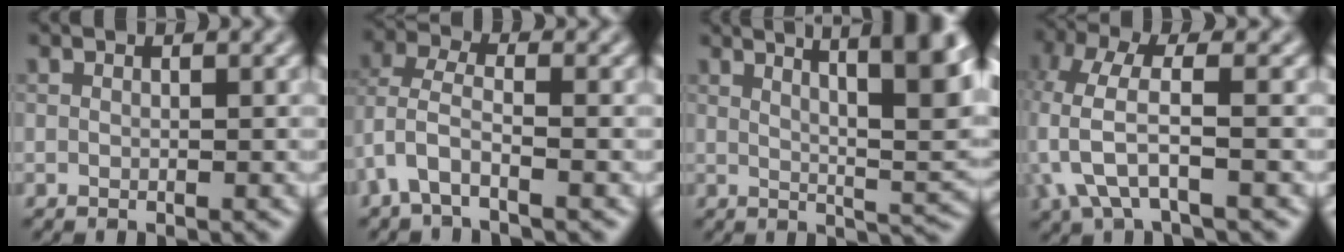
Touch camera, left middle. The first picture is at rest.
{"total": 3.0, "force": [-2.0, 0.8, 2.1], "torque": [-0.058, 0.006, -0.041]}
{"total": 10.6, "force": [4.9, 2.7, 9.0], "torque": [-0.081, 0.026, 0.062]}
{"total": 4.5, "force": [-1.7, 1.6, 3.8], "torque": [-0.103, 0.002, -0.032]}